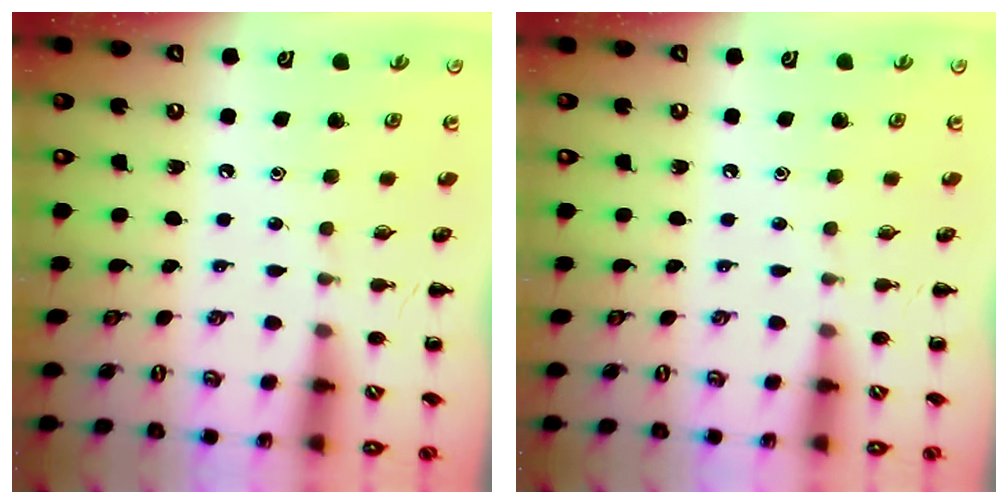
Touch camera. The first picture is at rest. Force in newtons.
{"total": 0.0}